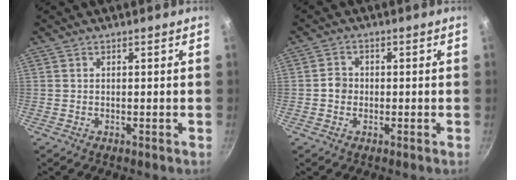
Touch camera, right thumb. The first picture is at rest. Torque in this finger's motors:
{"motor_torque": [0.15, 0.42, 0.69, -0.58, -0.02]}